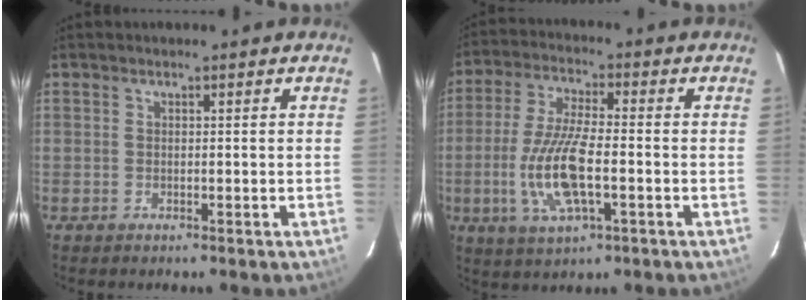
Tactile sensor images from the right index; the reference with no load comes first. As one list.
[{"total": 12.5, "force": [-2.9, 3.7, 11.6], "torque": [-0.242, -0.007, -0.056]}]